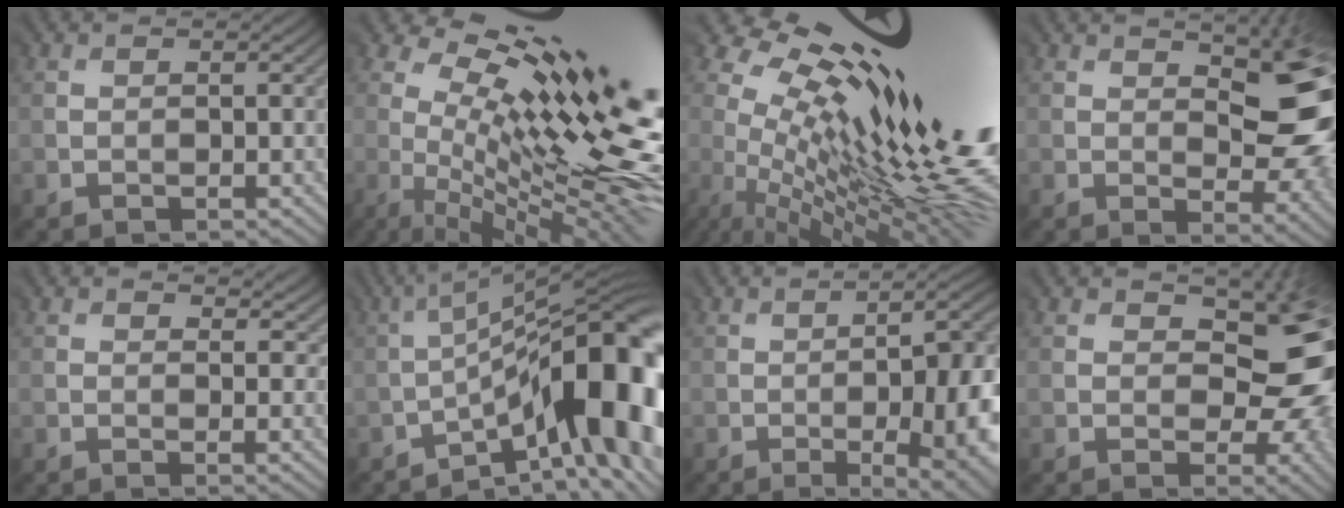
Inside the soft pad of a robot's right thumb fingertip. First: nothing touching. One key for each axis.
{"total": 18.0, "fx": 6.0, "fy": 4.4, "fz": 16.4, "tx": -0.263, "ty": 0.025, "tz": 0.111}
{"total": 19.6, "fx": 6.1, "fy": 6.0, "fz": 17.6, "tx": -0.283, "ty": 0.027, "tz": 0.095}
{"total": 12.5, "fx": 2.0, "fy": 6.3, "fz": 10.6, "tx": -0.113, "ty": 0.000, "tz": 0.034}
{"total": 4.6, "fx": 1.7, "fy": 2.5, "fz": 3.4, "tx": -0.042, "ty": -0.004, "tz": 0.028}
{"total": 15.7, "fx": -6.1, "fy": 5.2, "fz": 13.4, "tx": -0.180, "ty": 0.013, "tz": -0.100}
{"total": 14.7, "fx": -4.4, "fy": 5.3, "fz": 13.0, "tx": -0.159, "ty": -0.009, "tz": -0.057}
{"total": 12.1, "fx": 1.0, "fy": 7.7, "fz": 9.3, "tx": -0.095, "ty": 0.000, "tz": 0.021}